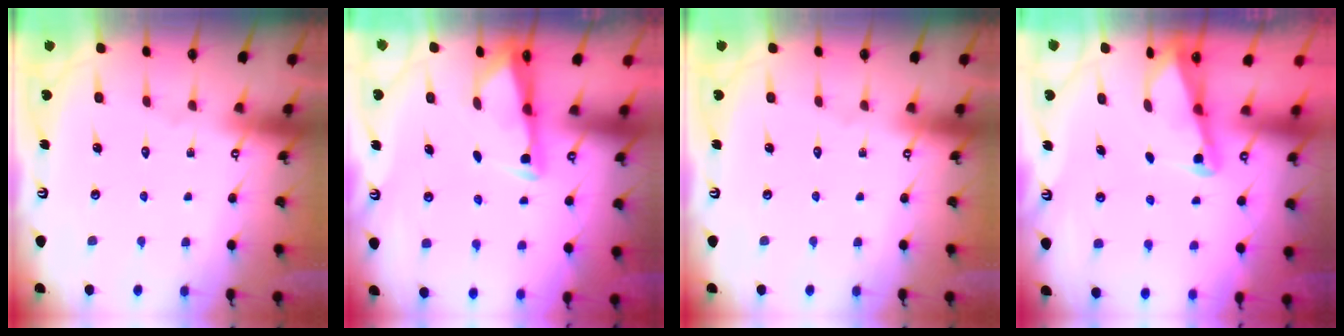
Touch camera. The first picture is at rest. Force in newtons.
{"total": 2.8, "press": 2.7, "slide": 0.4}
{"total": 0.0}
{"total": 2.2, "press": 2.2, "slide": 0.3}